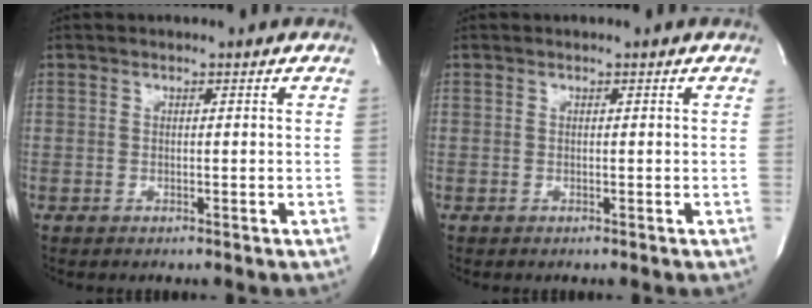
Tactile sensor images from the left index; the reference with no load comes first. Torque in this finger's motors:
{"motor_torque": [0.00, 0.00, 0.02, -0.01]}